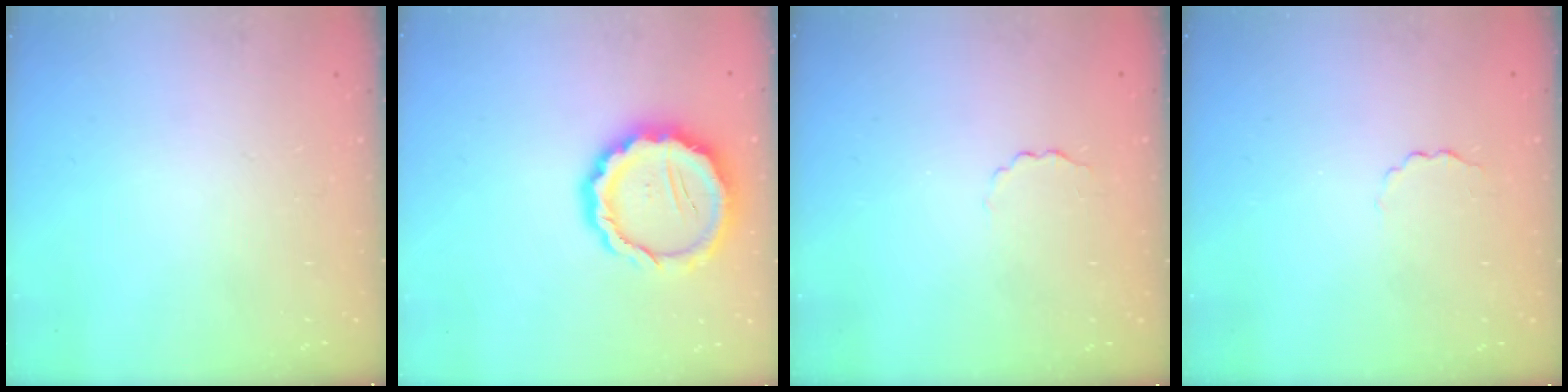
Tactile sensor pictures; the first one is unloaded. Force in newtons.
{"total": 12.8, "press": 12.6, "slide": 2.1}
{"total": 1.5, "press": 1.4, "slide": 0.5}
{"total": 1.5, "press": 1.4, "slide": 0.5}